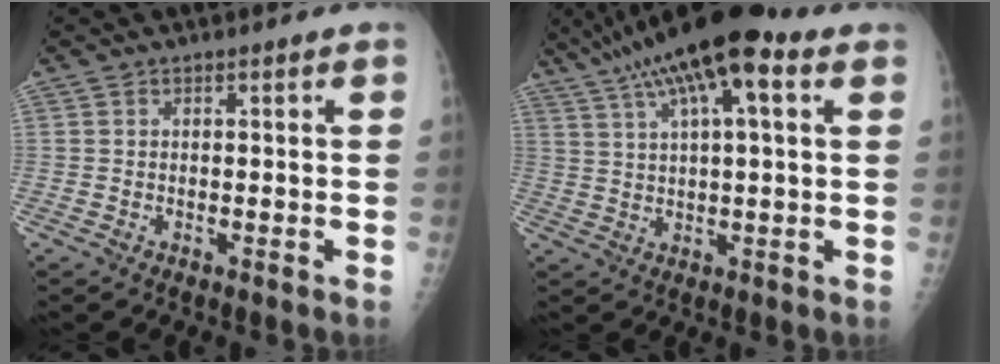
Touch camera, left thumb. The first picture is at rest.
{"total": 16.5, "force": [8.6, 4.6, 13.2], "torque": [-0.235, 0.017, 0.144]}